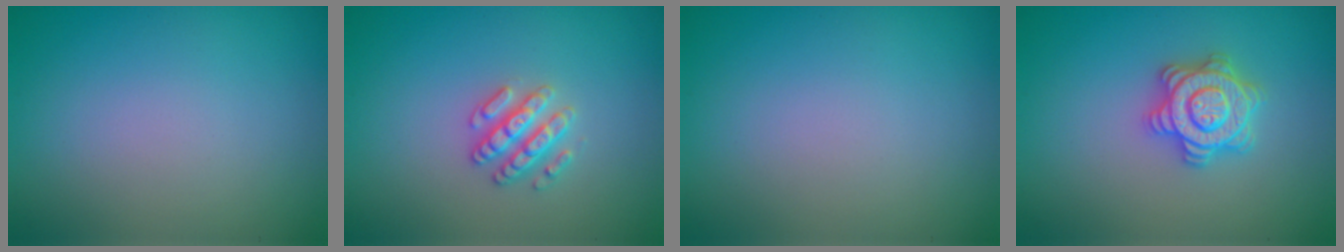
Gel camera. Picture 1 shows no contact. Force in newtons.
{"total": 2.5, "press": 2.5, "slide": 0.4}
{"total": 0.0}
{"total": 3.7, "press": 3.6, "slide": 0.6}